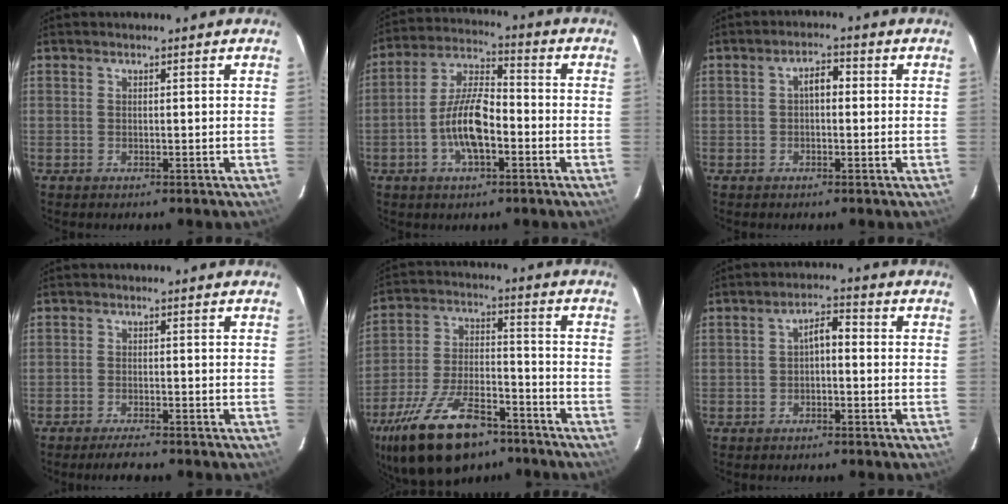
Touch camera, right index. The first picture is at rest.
{"total": 10.8, "force": [-3.4, 4.0, 9.4], "torque": [-0.191, 0.010, -0.065]}
{"total": 3.0, "force": [0.1, 1.7, 2.5], "torque": [-0.042, 0.014, 0.000]}
{"total": 3.7, "force": [-3.3, 0.3, 1.6], "torque": [-0.044, -0.007, -0.059]}
{"total": 20.7, "force": [-14.2, 9.1, 12.0], "torque": [-0.240, -0.014, -0.233]}
{"total": 3.2, "force": [-0.8, 1.5, 2.7], "torque": [-0.049, 0.014, -0.014]}